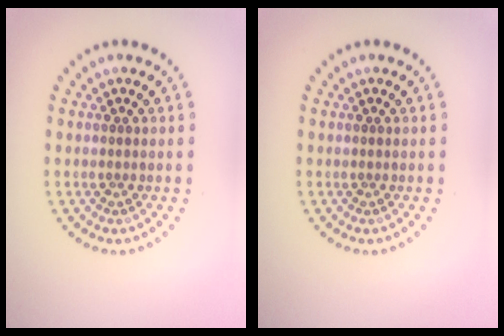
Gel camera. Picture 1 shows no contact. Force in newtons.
{"total": 0.0}